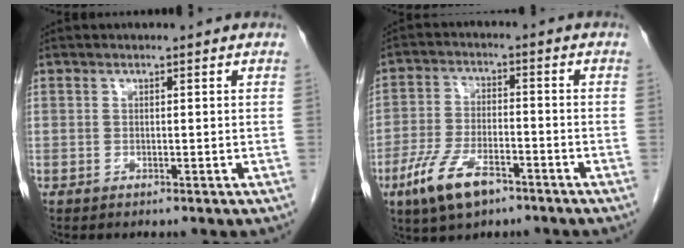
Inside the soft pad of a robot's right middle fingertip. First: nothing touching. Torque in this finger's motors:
{"motor_torque": [1.31, -0.83, 0.41, 0.13]}